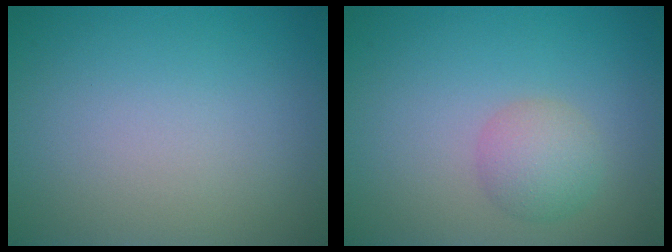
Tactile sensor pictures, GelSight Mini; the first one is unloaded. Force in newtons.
{"total": 2.7, "press": 2.7, "slide": 0.1}